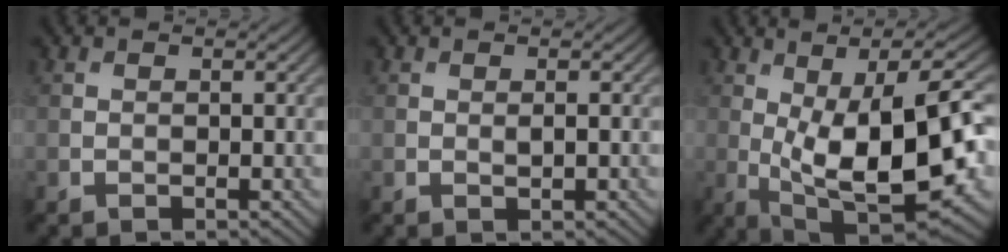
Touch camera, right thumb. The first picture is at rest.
{"total": 0.8, "force": [0.1, 0.2, 0.8], "torque": [-0.016, -0.001, 0.001]}
{"total": 17.5, "force": [-1.0, 6.9, 16.0], "torque": [-0.257, -0.010, 0.001]}